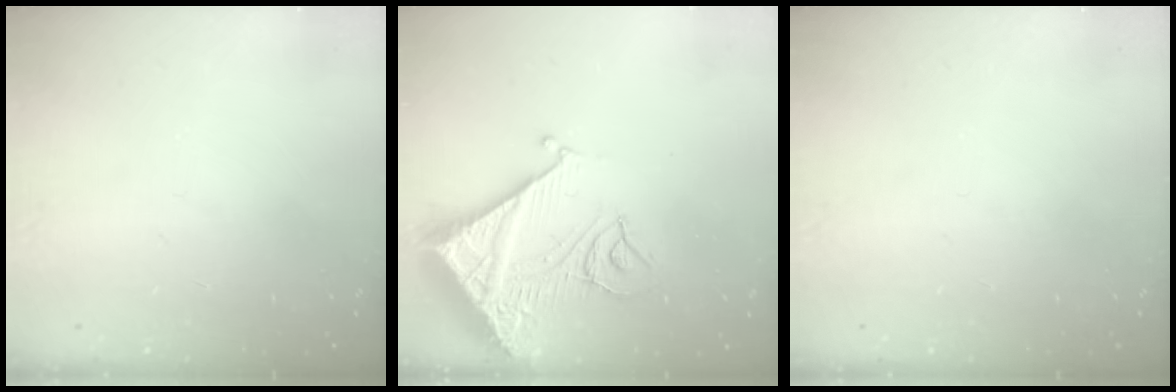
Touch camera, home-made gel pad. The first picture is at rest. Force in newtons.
{"total": 14.7, "press": 14.6, "slide": 1.6}
{"total": 0.0}